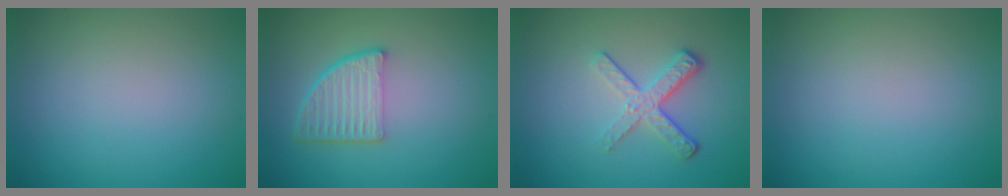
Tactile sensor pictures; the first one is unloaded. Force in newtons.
{"total": 4.8, "press": 3.4, "slide": 3.4}
{"total": 3.6, "press": 2.5, "slide": 2.7}
{"total": 0.0}